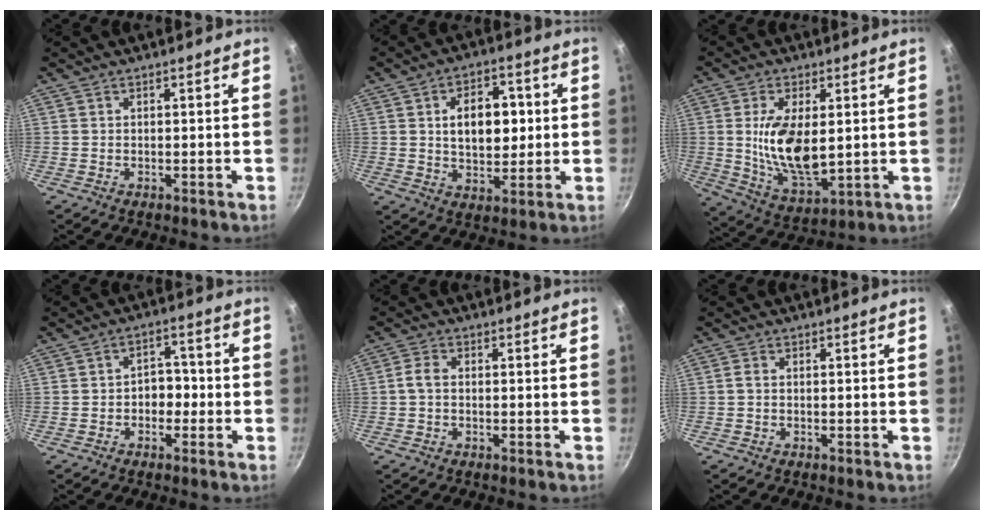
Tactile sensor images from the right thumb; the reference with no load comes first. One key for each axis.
{"total": 11.5, "fx": 1.6, "fy": 7.3, "fz": 8.7, "tx": -0.095, "ty": 0.002, "tz": 0.025}
{"total": 14.1, "fx": 1.5, "fy": 7.0, "fz": 12.1, "tx": -0.215, "ty": -0.019, "tz": 0.040}
{"total": 4.5, "fx": -1.2, "fy": 3.4, "fz": 2.8, "tx": -0.001, "ty": 0.021, "tz": -0.022}
{"total": 2.7, "fx": -0.1, "fy": 1.3, "fz": 2.4, "tx": -0.064, "ty": 0.010, "tz": -0.009}
{"total": 1.0, "fx": -0.1, "fy": 0.5, "fz": 0.9, "tx": -0.025, "ty": 0.004, "tz": -0.004}